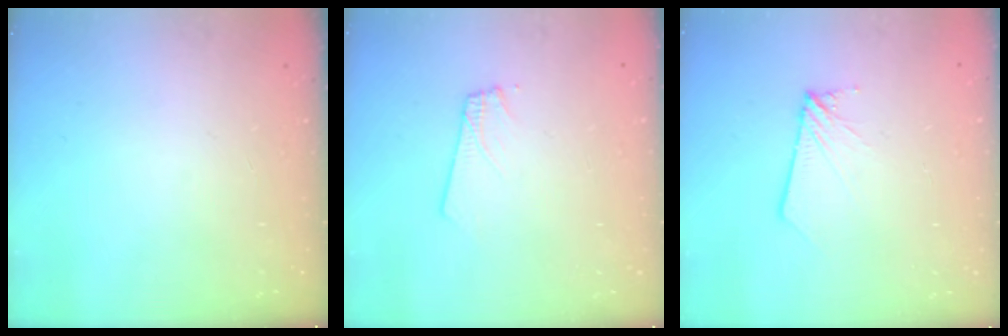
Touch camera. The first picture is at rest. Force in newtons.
{"total": 2.4, "press": 2.4, "slide": 0.3}
{"total": 2.6, "press": 2.6, "slide": 0.2}